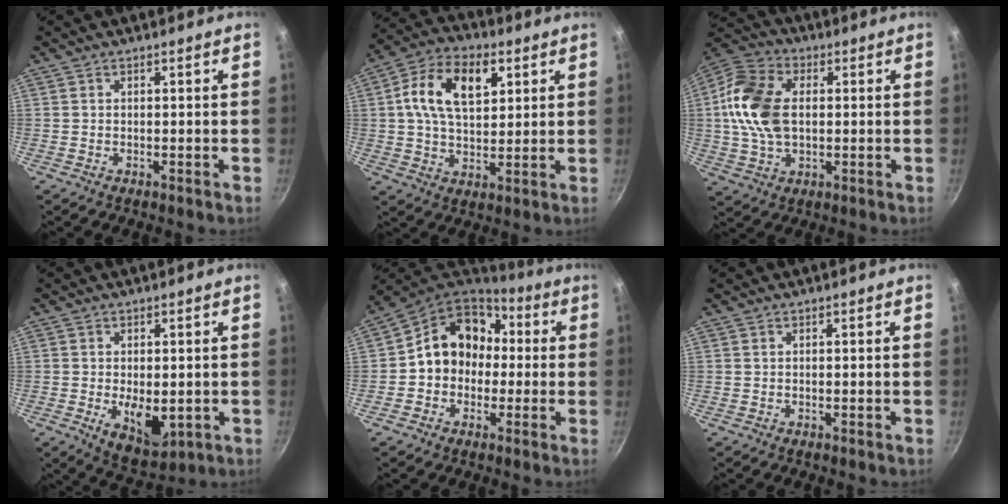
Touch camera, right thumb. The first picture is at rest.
{"total": 14.0, "force": [4.1, 8.5, 10.4], "torque": [-0.166, 0.002, 0.060]}
{"total": 14.9, "force": [1.1, 9.8, 11.2], "torque": [-0.200, 0.015, 0.006]}
{"total": 8.1, "force": [-1.0, 4.7, 6.5], "torque": [-0.084, -0.018, 0.001]}
{"total": 14.1, "force": [0.6, 12.0, 7.3], "torque": [-0.077, 0.044, -0.006]}
{"total": 0.0}